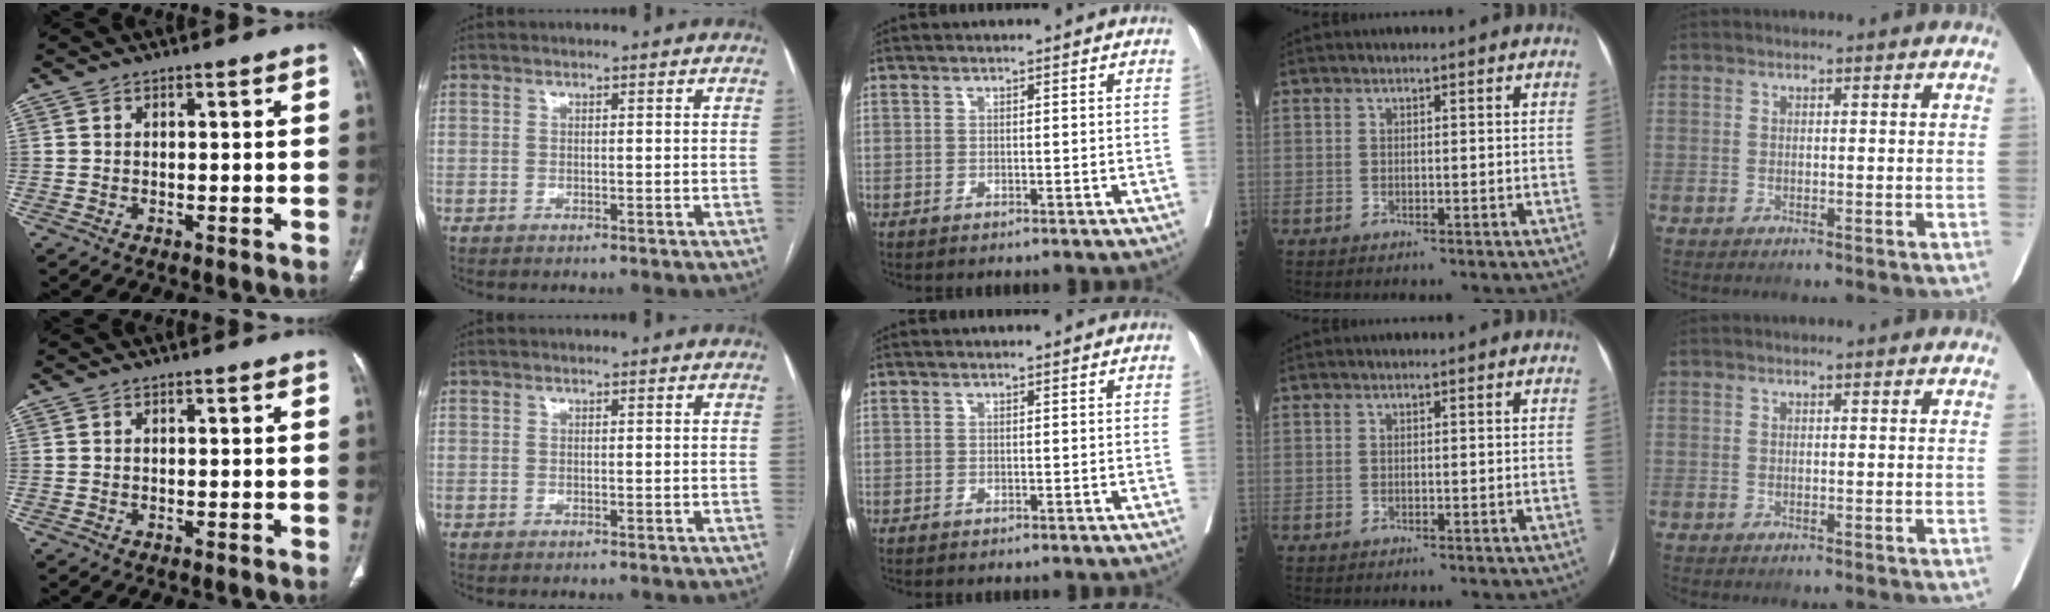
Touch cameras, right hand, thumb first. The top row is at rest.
{}